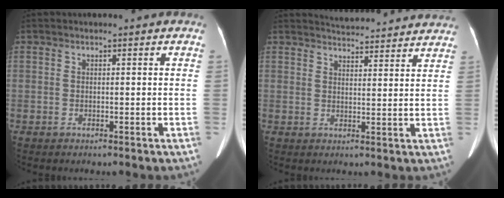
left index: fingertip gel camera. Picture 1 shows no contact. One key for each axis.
{"total": 13.4, "fx": 12.9, "fy": 1.6, "fz": 3.2, "tx": -0.037, "ty": 0.013, "tz": 0.151}